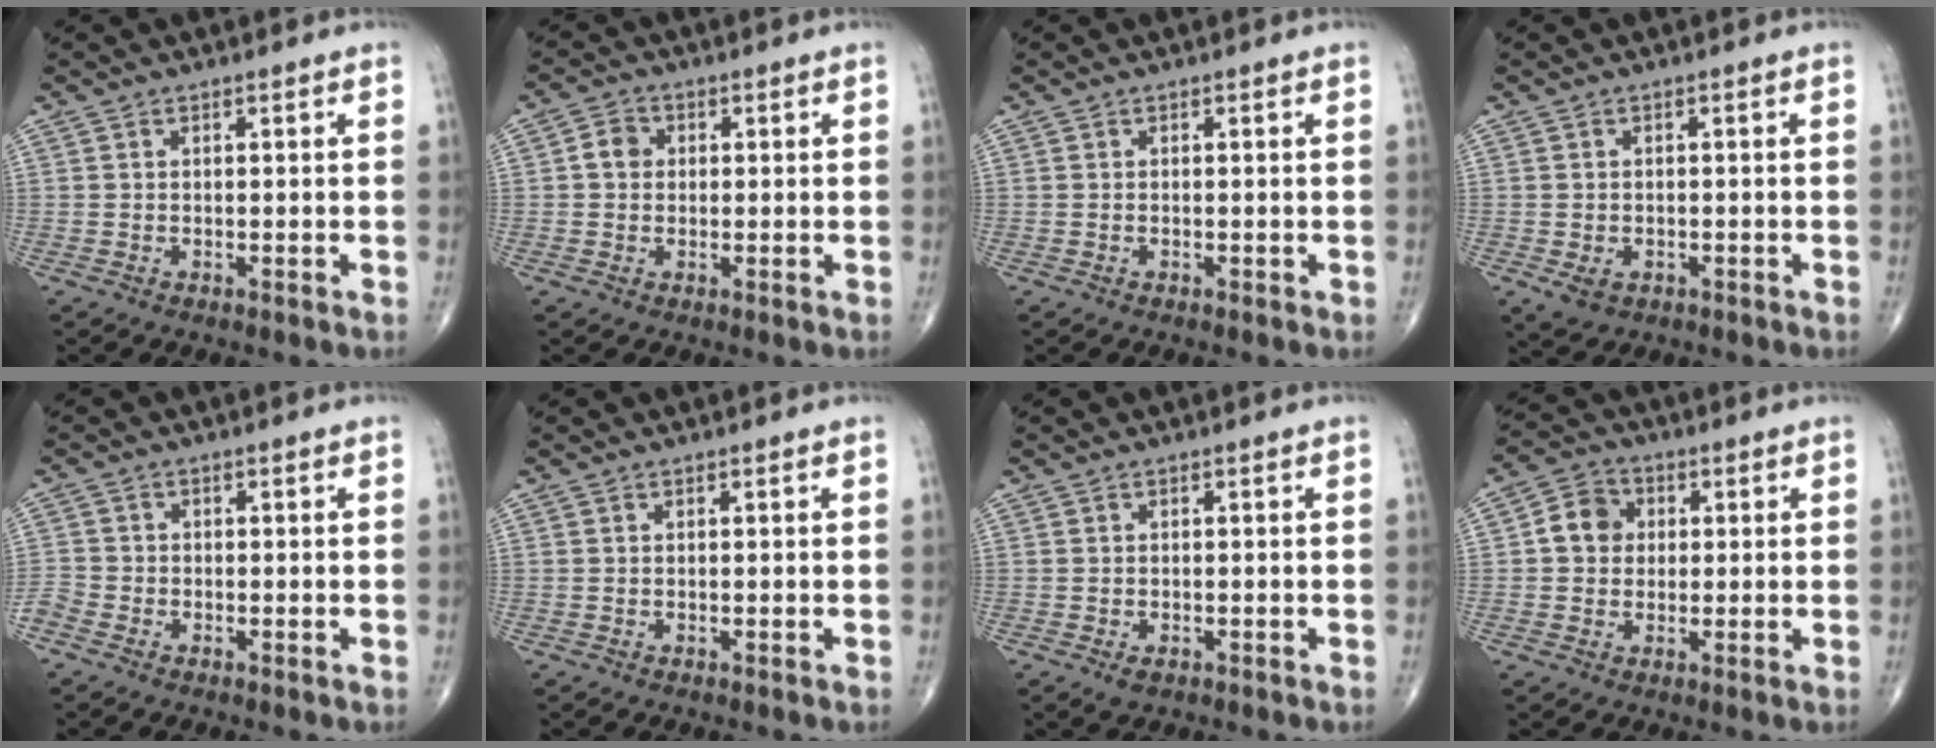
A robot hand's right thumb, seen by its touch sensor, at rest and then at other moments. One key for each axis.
{"total": 3.3, "fx": 0.3, "fy": 2.9, "fz": 1.6, "tx": -0.016, "ty": 0.008, "tz": -0.002}
{"total": 0.0}
{"total": 3.0, "fx": -1.1, "fy": 2.3, "fz": 1.7, "tx": -0.025, "ty": -0.002, "tz": -0.009}
{"total": 2.7, "fx": -2.0, "fy": 1.6, "fz": 0.8, "tx": -0.019, "ty": 0.004, "tz": -0.046}
{"total": 0.0}
{"total": 1.5, "fx": -0.8, "fy": 0.9, "fz": 1.0, "tx": -0.012, "ty": 0.000, "tz": -0.008}
{"total": 6.5, "fx": 0.7, "fy": 5.7, "fz": 3.1, "tx": -0.037, "ty": 0.011, "tz": 0.002}